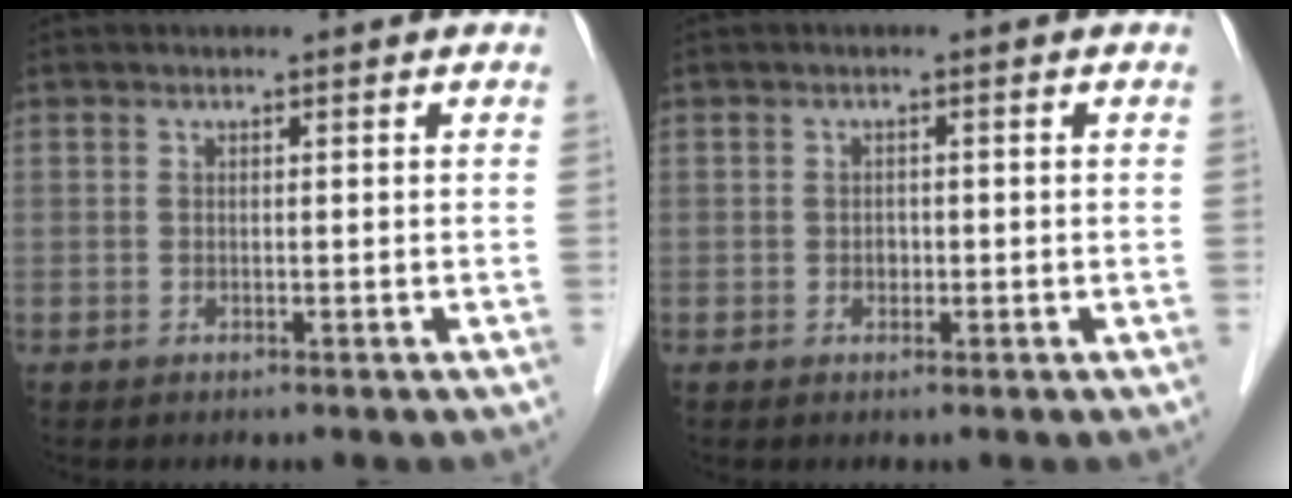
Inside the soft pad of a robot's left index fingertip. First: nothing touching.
{"total": 0.9, "force": [-0.1, 0.8, 0.5], "torque": [-0.003, 0.004, -0.001]}